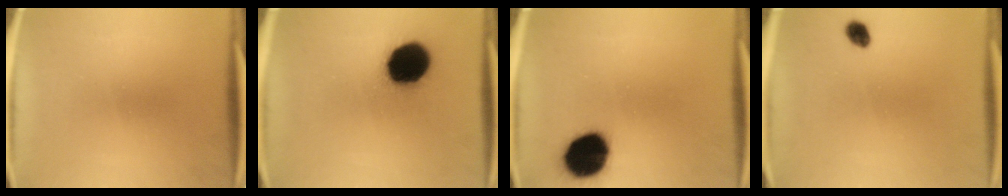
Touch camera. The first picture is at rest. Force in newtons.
{"total": 17.8}
{"total": 14.7}
{"total": 2.2}